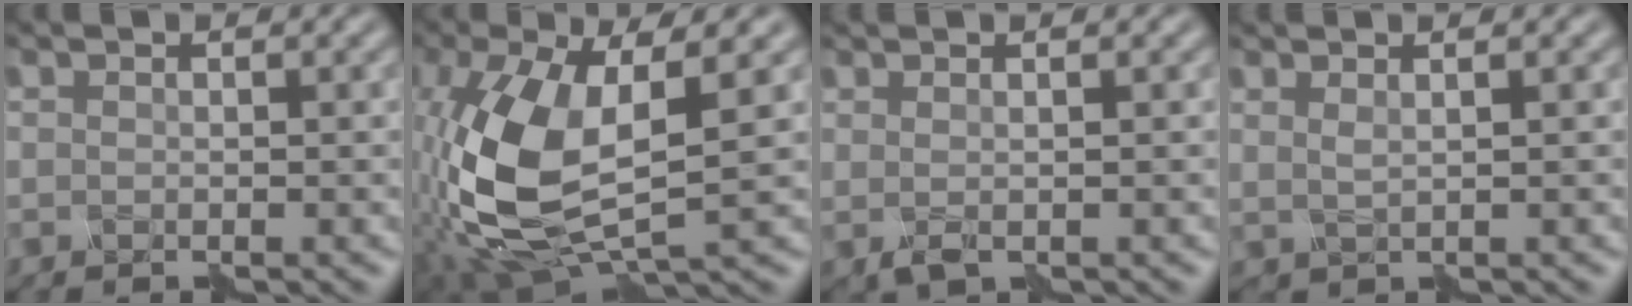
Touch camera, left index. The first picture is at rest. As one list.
[{"total": 11.3, "force": [-1.4, 5.0, 10.0], "torque": [-0.236, -0.001, -0.029]}, {"total": 1.8, "force": [0.3, 0.4, 1.7], "torque": [-0.029, 0.002, 0.005]}, {"total": 1.5, "force": [0.8, 0.4, 1.2], "torque": [-0.021, -0.001, 0.014]}]